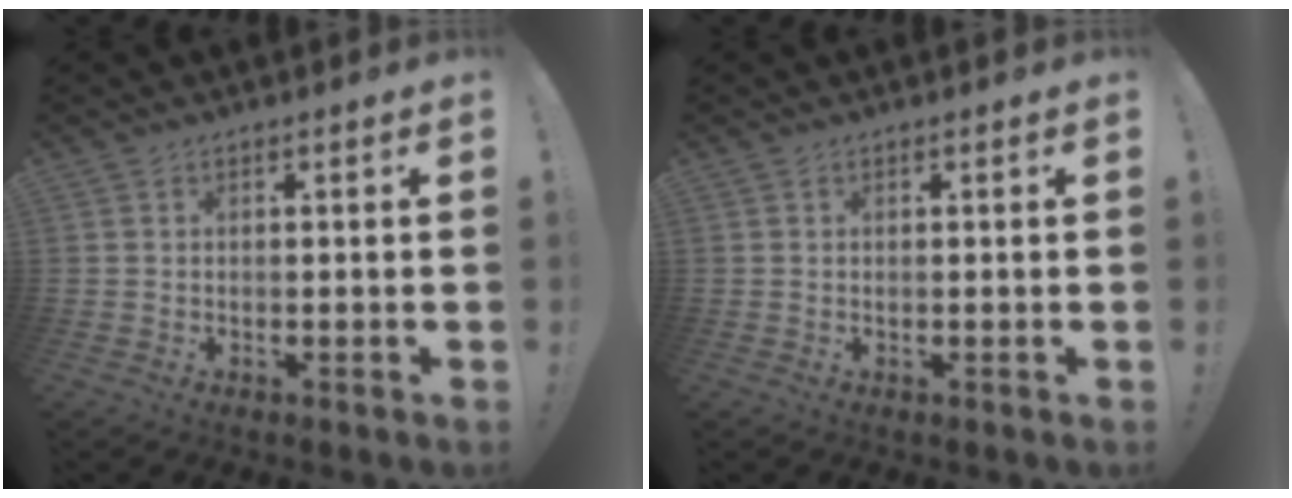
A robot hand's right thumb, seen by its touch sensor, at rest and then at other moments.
{"total": 0.0}